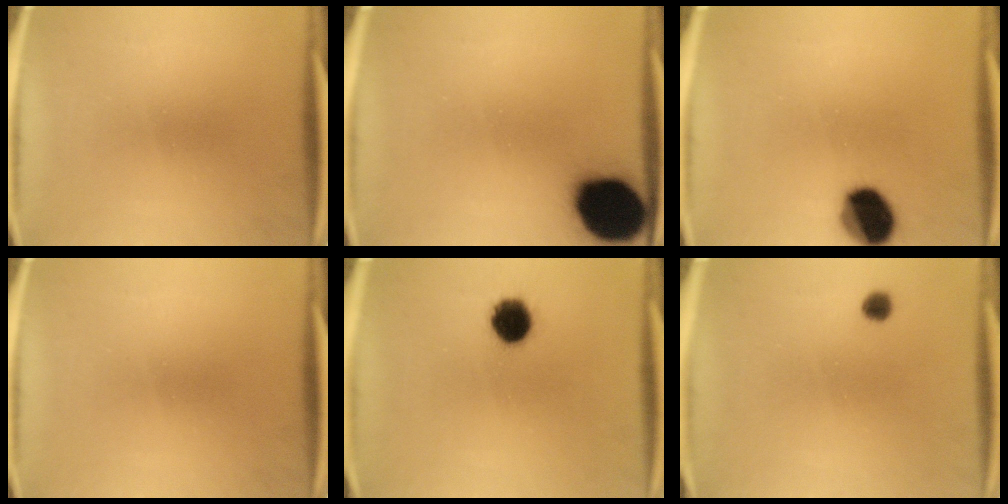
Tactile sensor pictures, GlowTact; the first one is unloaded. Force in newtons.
{"total": 19.6}
{"total": 12.1}
{"total": 0.0}
{"total": 7.6}
{"total": 1.8}